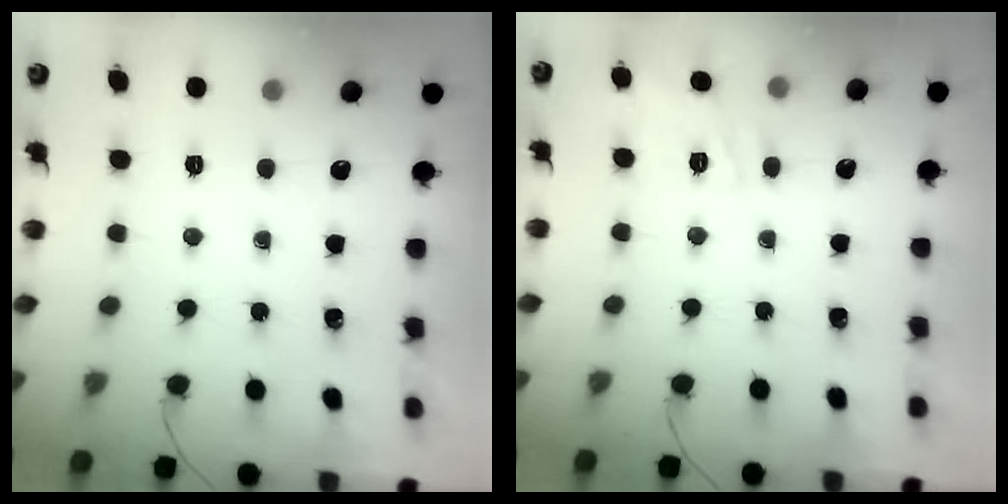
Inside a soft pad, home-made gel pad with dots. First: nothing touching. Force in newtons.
{"total": 11.8, "press": 11.7, "slide": 1.1}